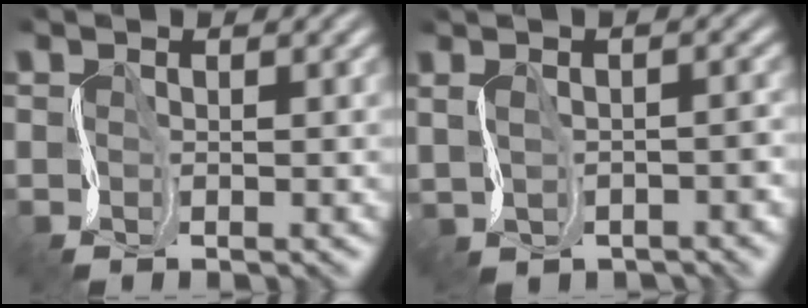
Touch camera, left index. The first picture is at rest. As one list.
[{"total": 1.3, "force": [-1.2, 0.1, 0.5], "torque": [-0.007, -0.010, -0.005]}]